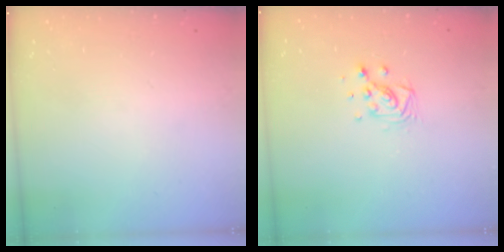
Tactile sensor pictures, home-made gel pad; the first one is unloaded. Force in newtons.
{"total": 7.7, "press": 7.3, "slide": 2.4}